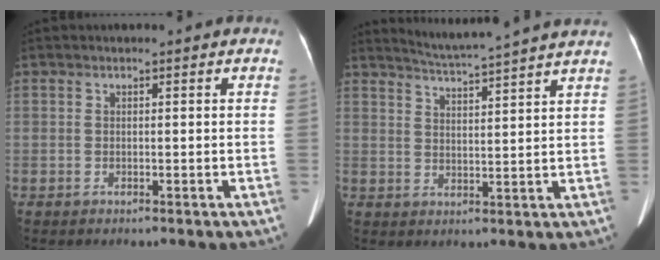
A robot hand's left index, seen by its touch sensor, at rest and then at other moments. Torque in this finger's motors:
{"motor_torque": [0.13, -0.13, -0.03, 0.00]}